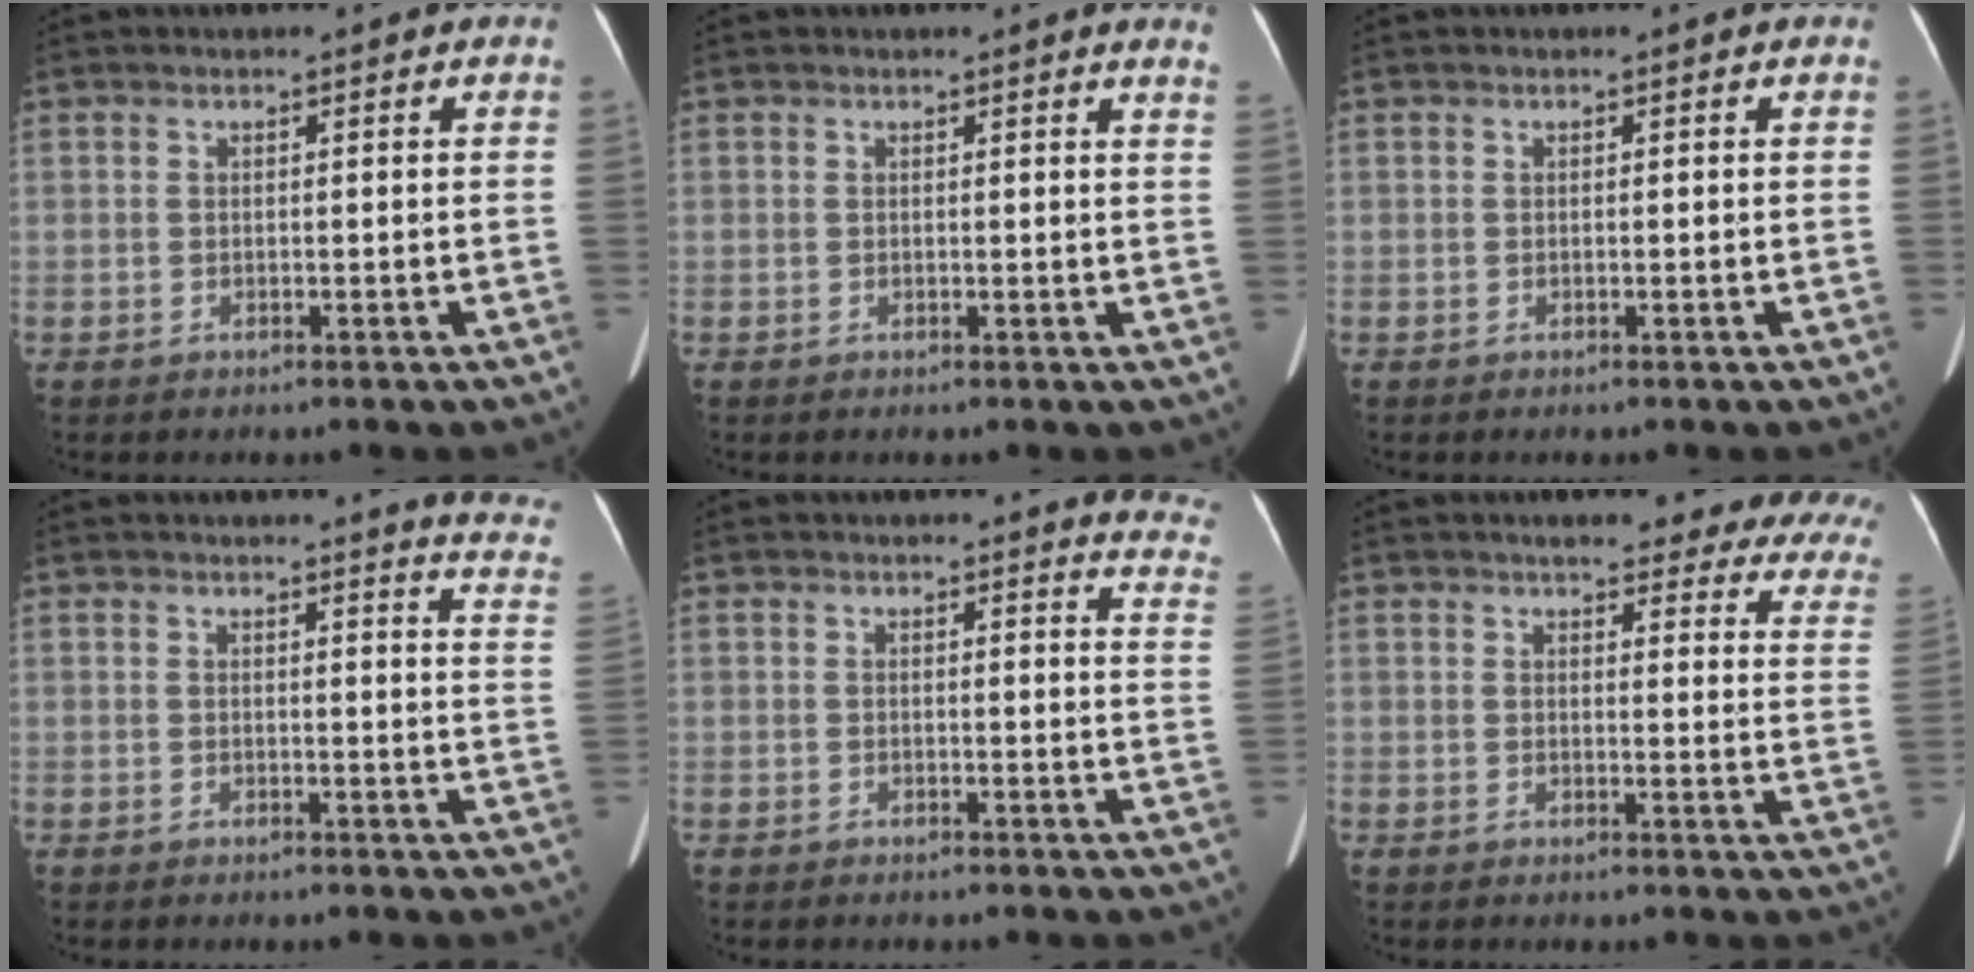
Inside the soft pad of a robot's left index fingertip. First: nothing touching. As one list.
[{"total": 2.5, "force": [2.3, -0.2, 0.9], "torque": [-0.014, -0.011, 0.008]}, {"total": 0.0}, {"total": 9.1, "force": [8.9, 0.1, 2.2], "torque": [-0.002, -0.081, 0.061]}, {"total": 8.1, "force": [8.0, 0.9, 1.0], "torque": [0.023, -0.065, 0.045]}, {"total": 19.9, "force": [17.8, 4.2, 8.0], "torque": [-0.068, -0.046, 0.175]}]